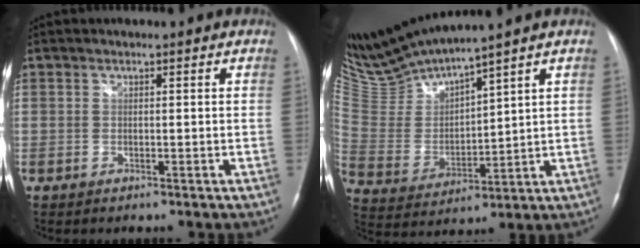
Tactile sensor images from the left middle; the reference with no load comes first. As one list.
[{"total": 12.0, "force": [11.3, -1.0, 3.9], "torque": [-0.099, -0.007, 0.240]}]